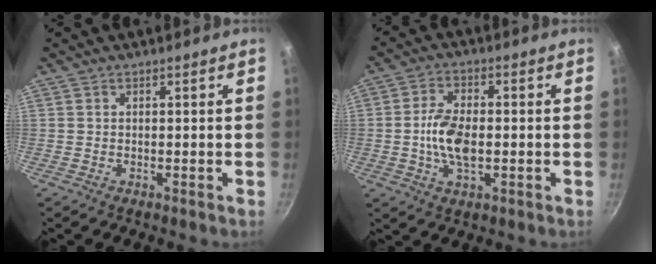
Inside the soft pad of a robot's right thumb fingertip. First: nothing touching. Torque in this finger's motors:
{"motor_torque": [1.83, 0.99, 0.97, -0.86, 0.07]}